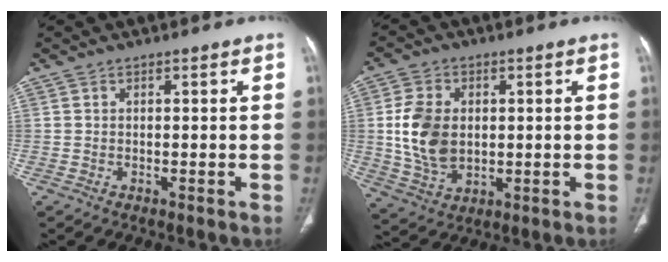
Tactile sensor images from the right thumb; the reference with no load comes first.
{"total": 11.1, "force": [0.7, 7.8, 7.9], "torque": [-0.140, -0.004, 0.023]}